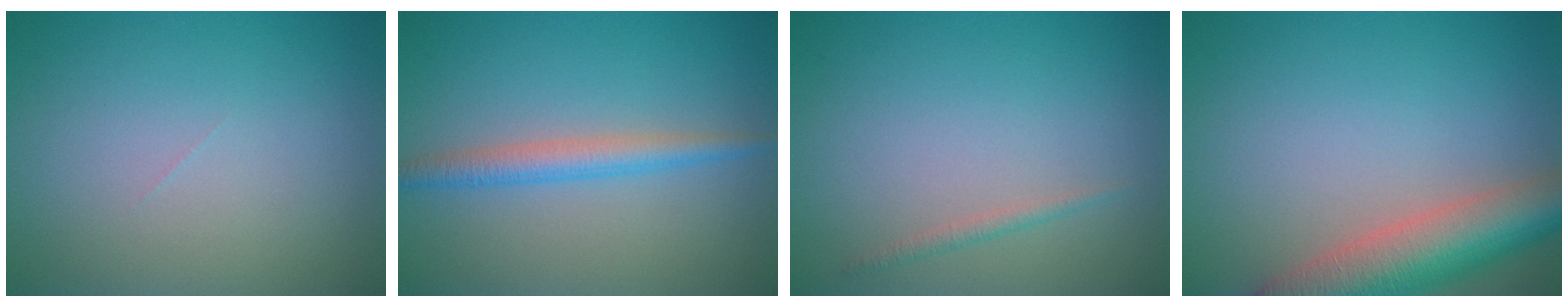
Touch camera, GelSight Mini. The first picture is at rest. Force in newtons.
{"total": 2.7, "press": 2.7, "slide": 0.1}
{"total": 0.9, "press": 0.9, "slide": 0.1}
{"total": 7.9, "press": 7.9, "slide": 0.5}